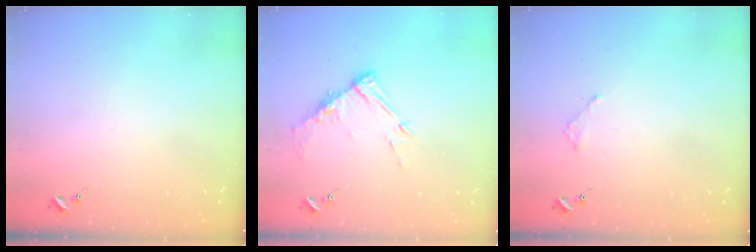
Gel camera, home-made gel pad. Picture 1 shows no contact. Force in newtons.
{"total": 10.1, "press": 10.0, "slide": 1.1}
{"total": 2.0, "press": 2.0, "slide": 0.3}